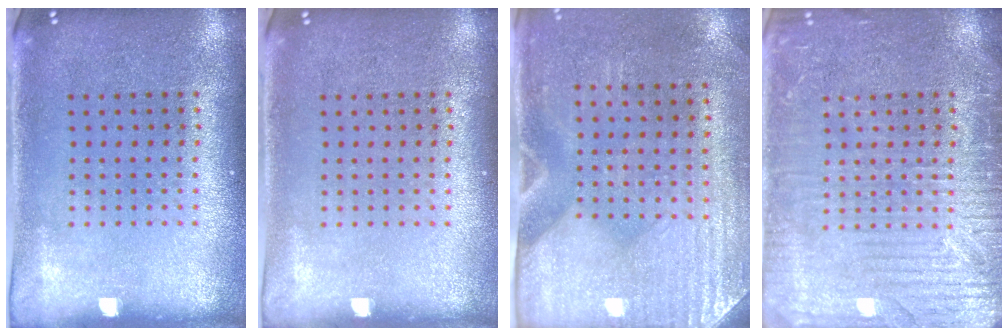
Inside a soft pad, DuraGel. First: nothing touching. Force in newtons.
{"total": 0.0}
{"total": 3.0, "press": 2.6, "slide": 1.5}
{"total": 5.1, "press": 5.1, "slide": 0.7}